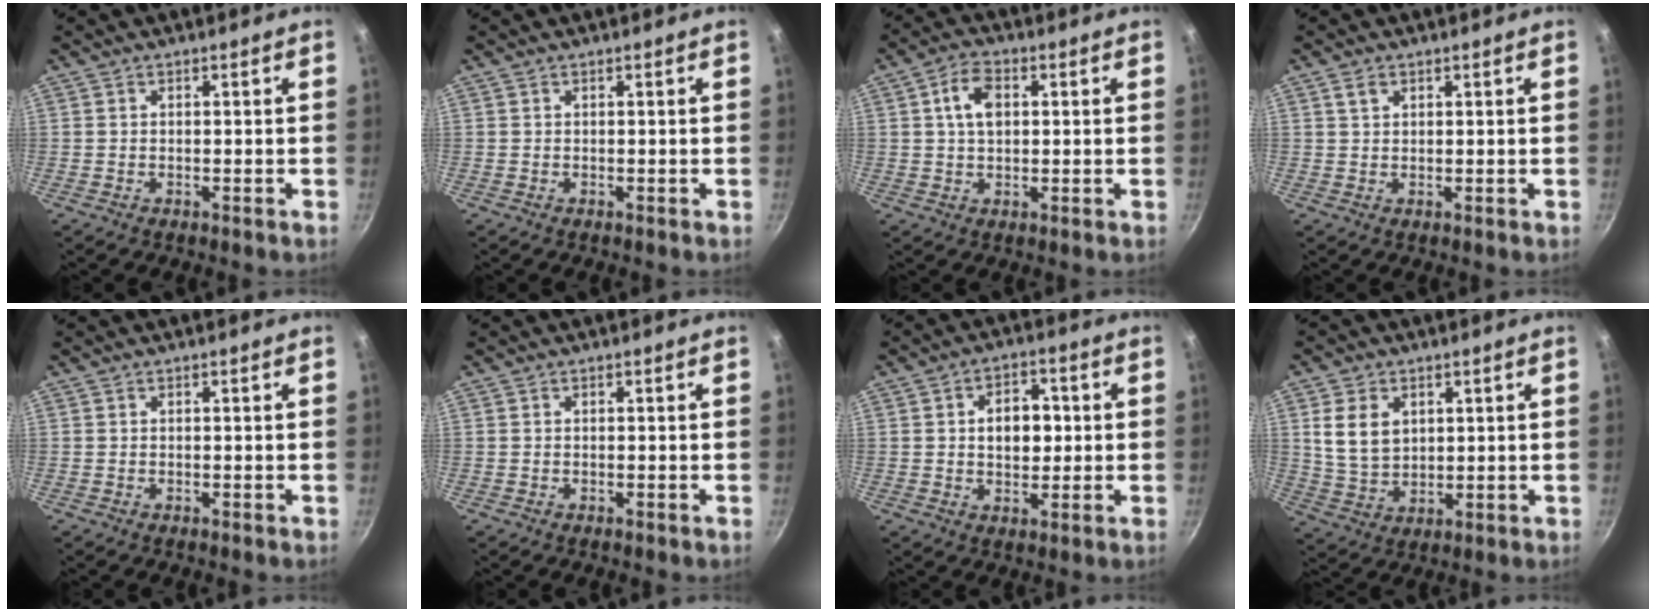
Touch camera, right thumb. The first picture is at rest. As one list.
[{"total": 0.0}, {"total": 6.3, "force": [1.4, 3.9, 4.6], "torque": [-0.071, 0.009, 0.020]}, {"total": 1.8, "force": [1.1, 1.1, 1.0], "torque": [-0.014, -0.001, 0.019]}, {"total": 0.0}, {"total": 0.0}, {"total": 7.6, "force": [0.7, 5.2, 5.5], "torque": [-0.052, 0.008, 0.008]}, {"total": 8.3, "force": [2.6, 6.0, 5.2], "torque": [-0.080, -0.015, 0.056]}]